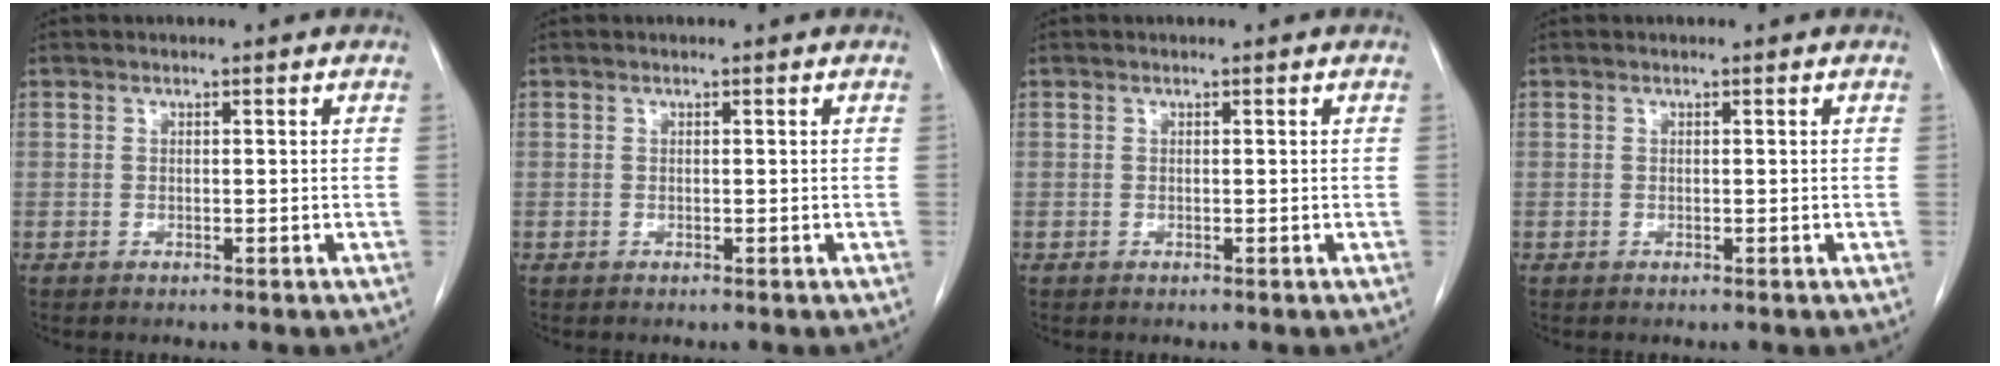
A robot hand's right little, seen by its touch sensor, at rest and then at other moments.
{"total": 0.0}
{"total": 0.0}
{"total": 0.0}